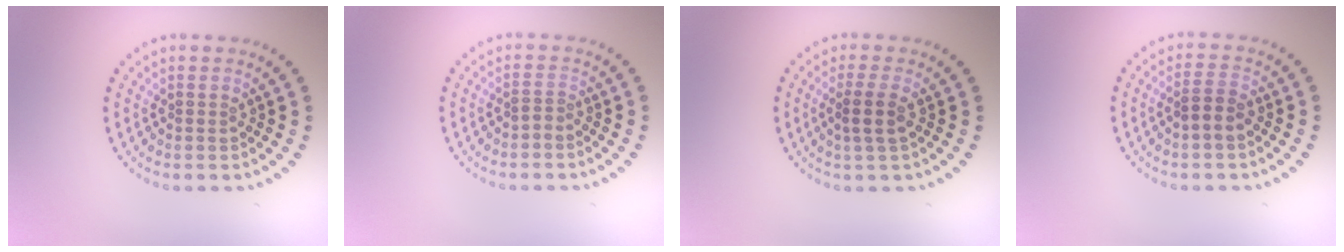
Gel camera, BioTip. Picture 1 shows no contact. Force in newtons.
{"total": 0.8, "press": 0.2, "slide": 0.7}
{"total": 2.2, "press": 1.7, "slide": 1.3}
{"total": 2.0, "press": 1.9, "slide": 0.6}